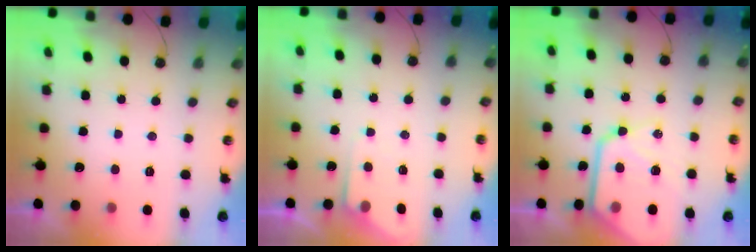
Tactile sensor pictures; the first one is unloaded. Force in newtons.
{"total": 3.4, "press": 3.4, "slide": 0.6}
{"total": 15.8, "press": 15.8, "slide": 1.4}